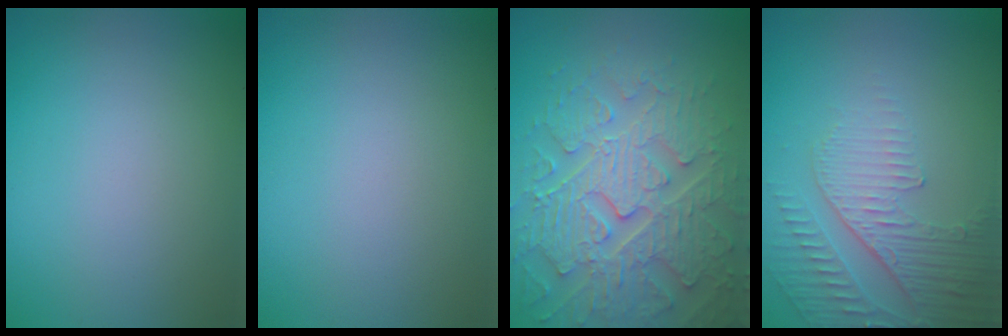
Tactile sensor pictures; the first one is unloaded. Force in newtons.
{"total": 0.0}
{"total": 7.2, "press": 6.0, "slide": 4.0}
{"total": 5.1, "press": 3.3, "slide": 3.9}